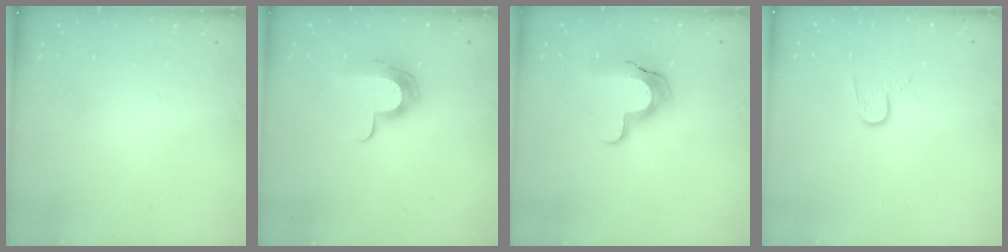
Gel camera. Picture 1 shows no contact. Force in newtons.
{"total": 12.1, "press": 12.1, "slide": 0.6}
{"total": 12.7, "press": 12.7, "slide": 0.9}
{"total": 6.0, "press": 6.0, "slide": 0.5}